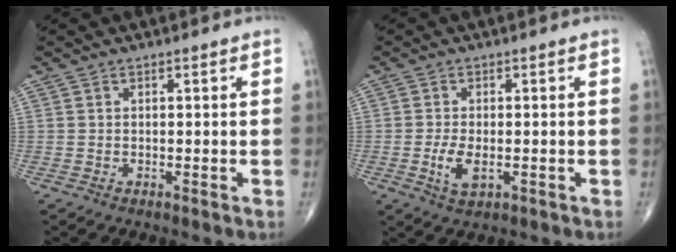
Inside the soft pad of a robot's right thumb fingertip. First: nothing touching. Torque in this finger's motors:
{"motor_torque": [2.14, 2.58, 0.56, 0.01, 0.13]}